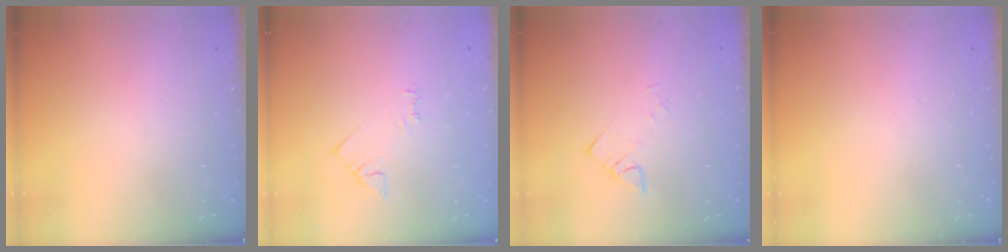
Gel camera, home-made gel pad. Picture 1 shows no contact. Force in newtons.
{"total": 4.2, "press": 4.1, "slide": 0.6}
{"total": 2.2, "press": 2.2, "slide": 0.2}
{"total": 0.0}